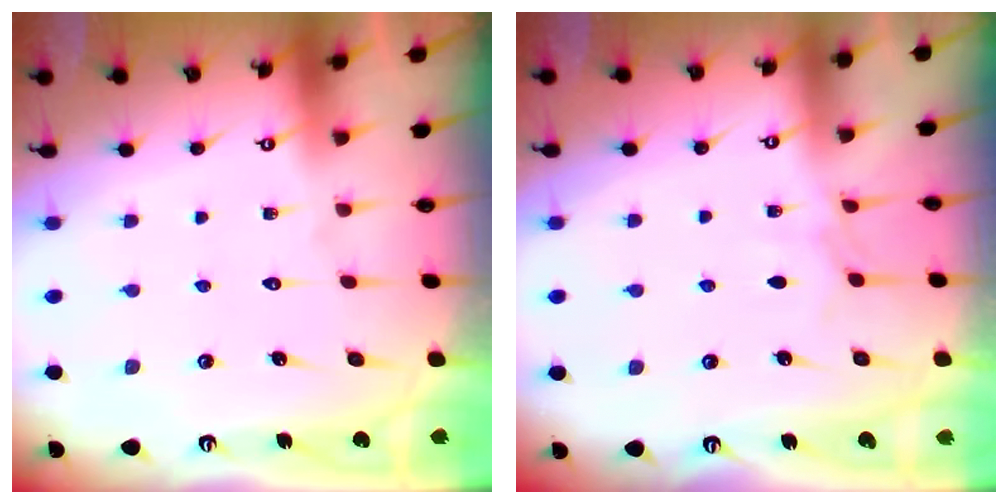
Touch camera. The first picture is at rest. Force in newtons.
{"total": 3.2, "press": 3.2, "slide": 0.4}